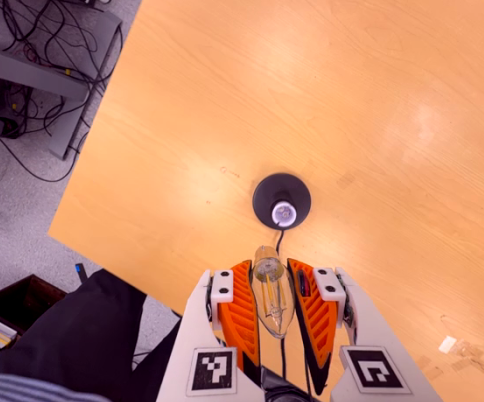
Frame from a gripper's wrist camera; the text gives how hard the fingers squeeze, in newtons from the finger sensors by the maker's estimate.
{"total": 22.9, "left": 24.4, "right": 21.4}